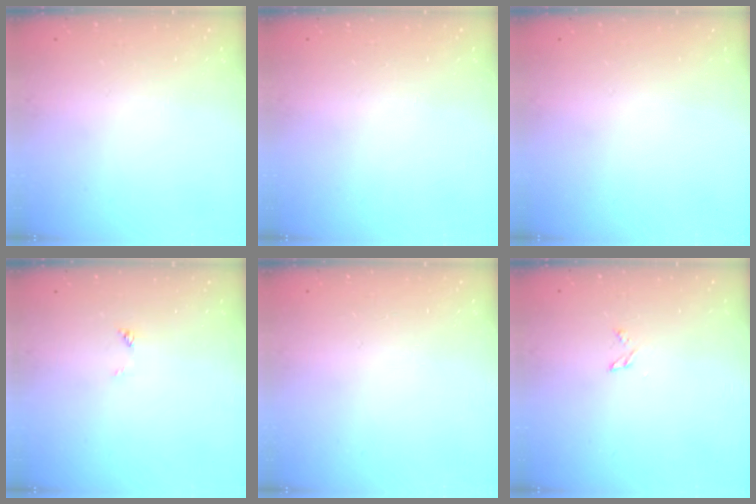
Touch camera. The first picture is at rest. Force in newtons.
{"total": 0.0}
{"total": 0.0}
{"total": 0.0}
{"total": 0.0}
{"total": 2.4, "press": 2.3, "slide": 0.3}